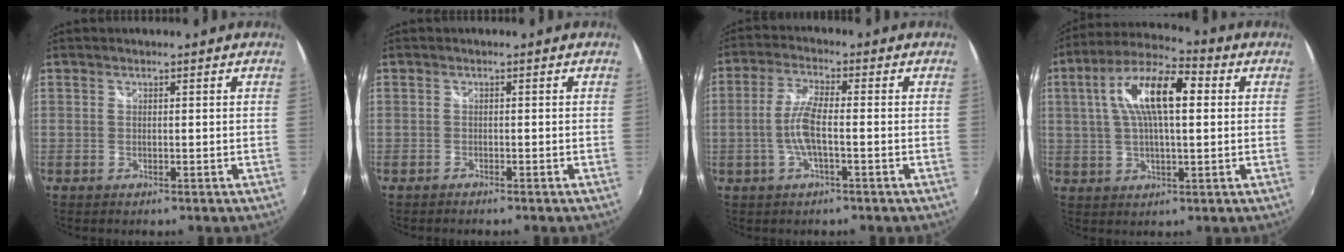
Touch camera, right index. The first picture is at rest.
{"total": 0.9, "force": [-0.8, 0.1, 0.4], "torque": [-0.010, -0.005, -0.017]}
{"total": 6.4, "force": [-1.5, 1.2, 6.0], "torque": [-0.128, 0.003, -0.030]}
{"total": 13.6, "force": [2.9, 4.8, 12.4], "torque": [-0.228, 0.026, 0.041]}